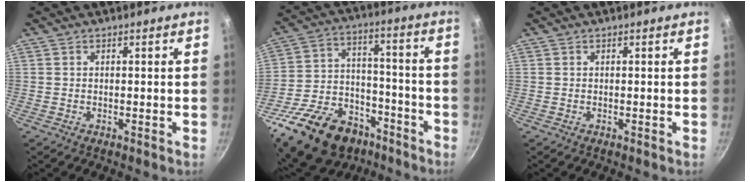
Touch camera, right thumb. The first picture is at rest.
{"total": 24.5, "force": [-15.0, 15.0, 12.3], "torque": [-0.200, 0.081, -0.237]}
{"total": 0.0}